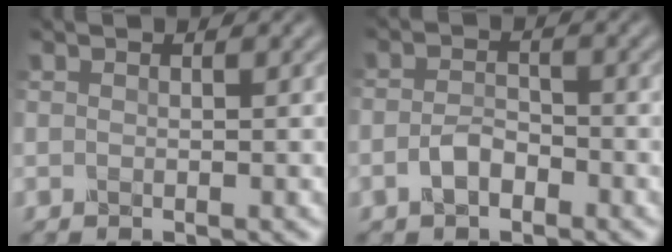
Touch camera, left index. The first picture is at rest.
{"total": 1.7, "force": [-0.9, 1.1, 0.9], "torque": [-0.023, 0.010, -0.024]}